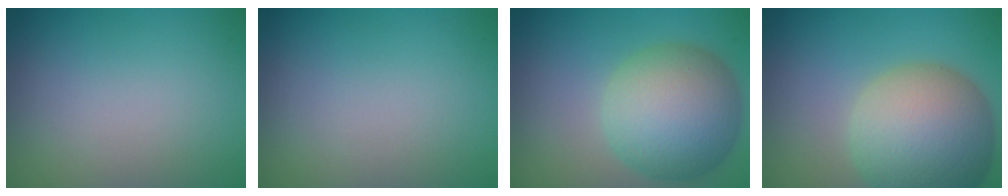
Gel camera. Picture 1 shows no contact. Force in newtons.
{"total": 0.0}
{"total": 9.4, "press": 9.4, "slide": 0.2}
{"total": 11.7, "press": 11.7, "slide": 0.6}